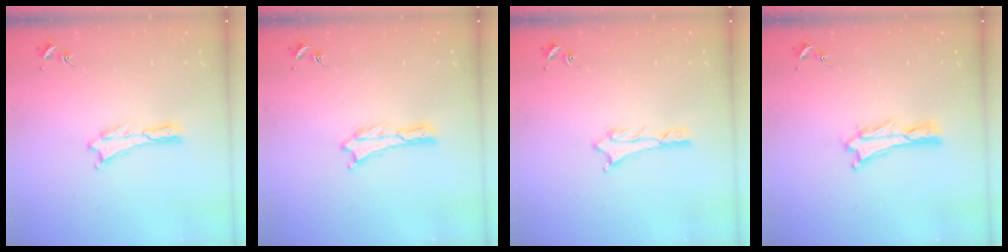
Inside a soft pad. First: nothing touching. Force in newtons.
{"total": 0.0}
{"total": 0.7, "press": 0.7, "slide": 0.2}
{"total": 0.9, "press": 0.9, "slide": 0.2}